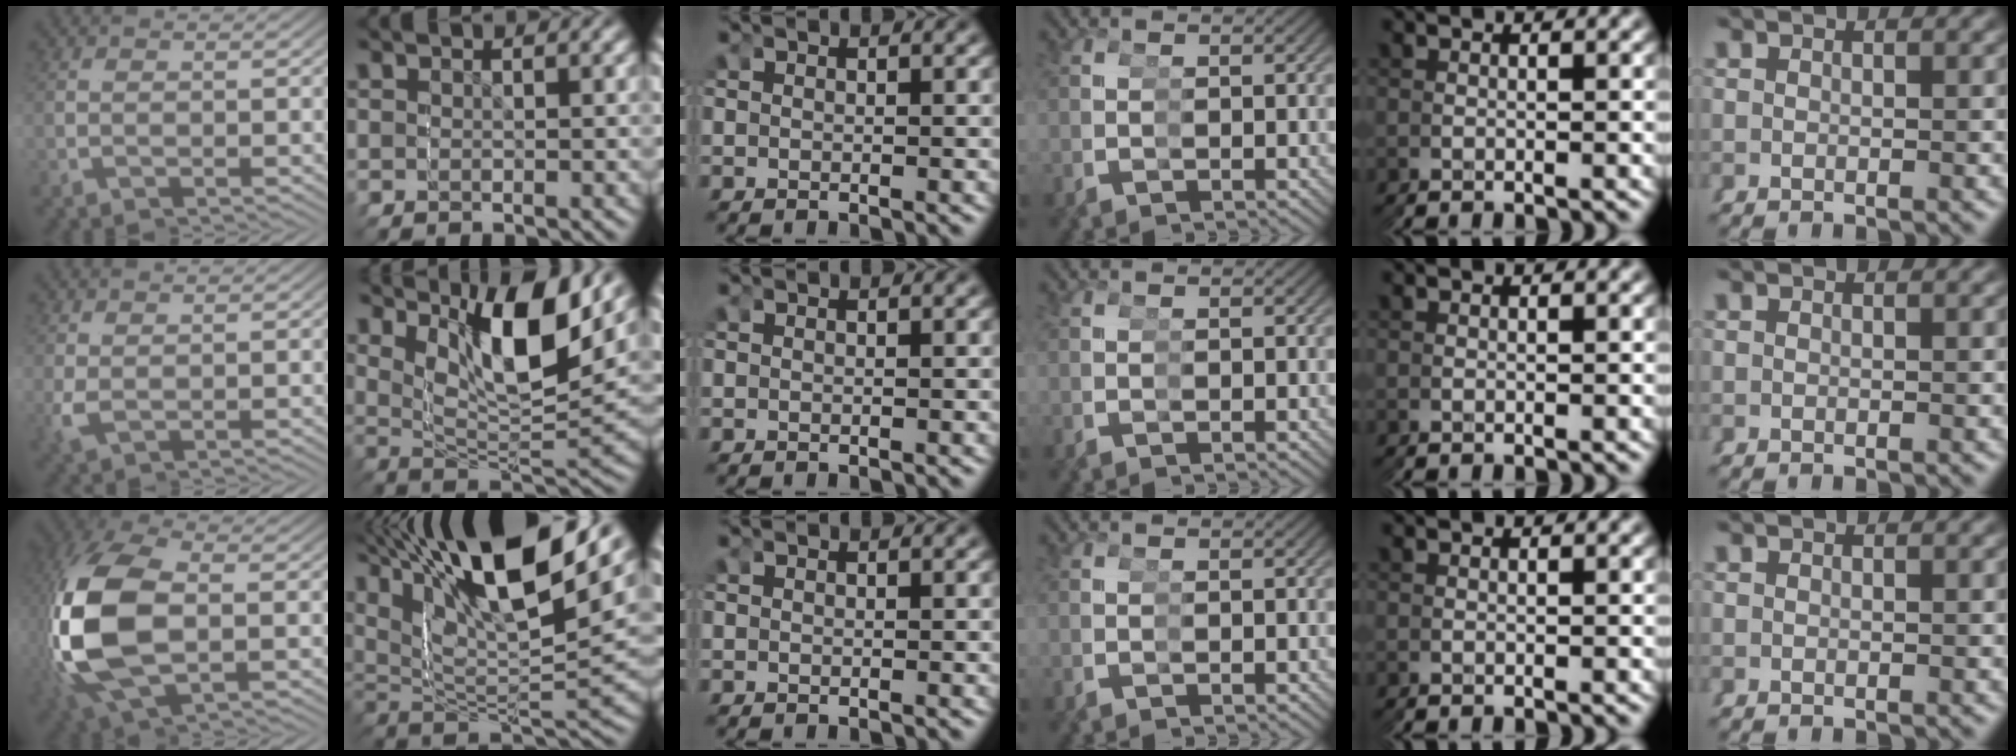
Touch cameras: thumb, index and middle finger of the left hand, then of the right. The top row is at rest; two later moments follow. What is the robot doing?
{"motion": "grasp_and_lifting", "object": "markers"}